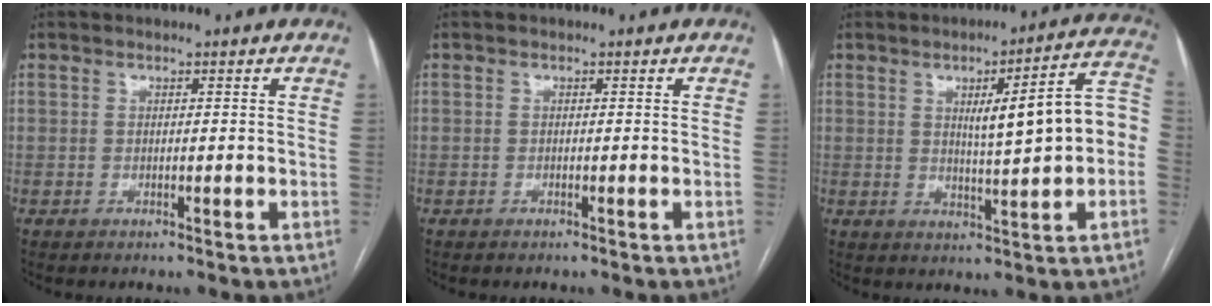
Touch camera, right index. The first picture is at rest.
{"total": 0.0}
{"total": 11.8, "force": [0.5, 1.3, 11.7], "torque": [-0.153, 0.028, 0.009]}